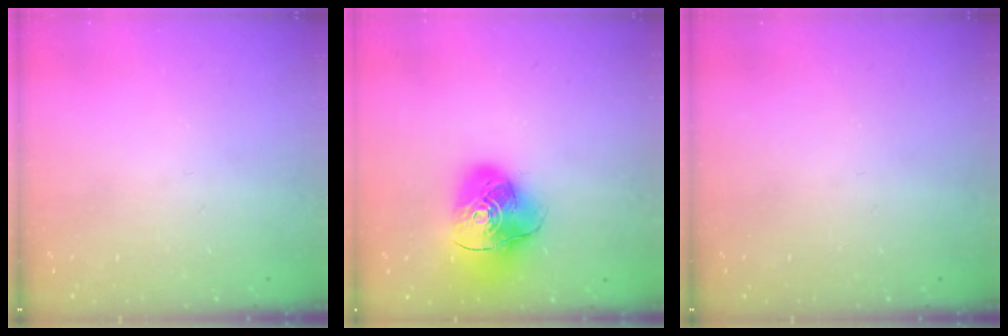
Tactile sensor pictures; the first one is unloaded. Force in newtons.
{"total": 15.7, "press": 15.5, "slide": 2.0}
{"total": 0.0}